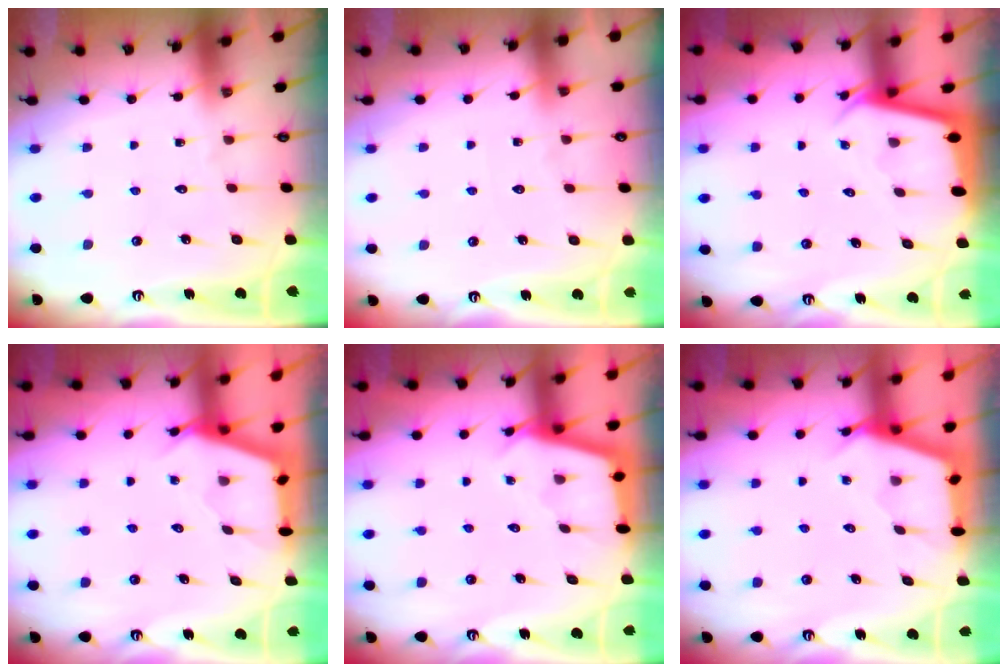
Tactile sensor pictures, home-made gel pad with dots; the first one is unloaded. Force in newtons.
{"total": 1.6, "press": 1.6, "slide": 0.3}
{"total": 2.3, "press": 2.3, "slide": 0.1}
{"total": 2.8, "press": 2.8, "slide": 0.4}
{"total": 2.9, "press": 2.9, "slide": 0.3}
{"total": 3.1, "press": 3.1, "slide": 0.3}